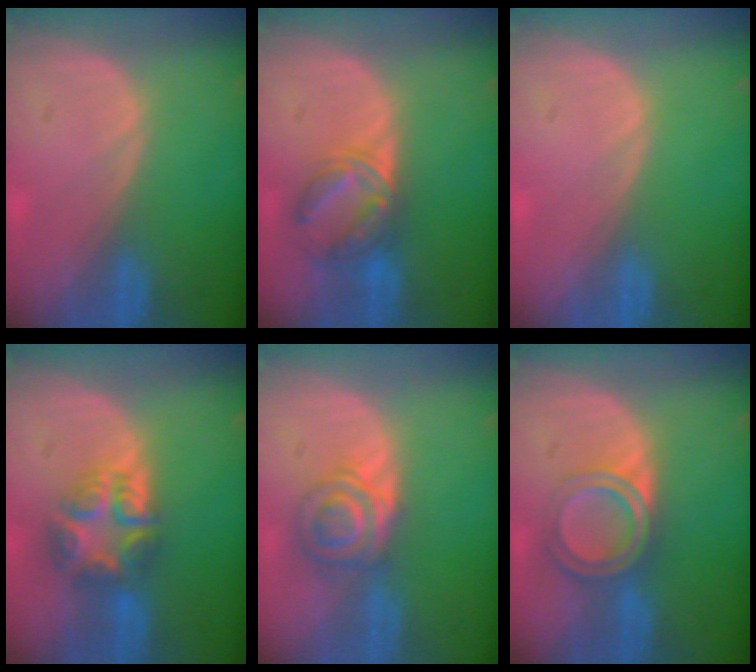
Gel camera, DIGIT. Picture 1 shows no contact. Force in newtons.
{"total": 6.5, "press": 6.2, "slide": 1.9}
{"total": 0.0}
{"total": 7.6, "press": 6.7, "slide": 3.6}
{"total": 6.1, "press": 5.6, "slide": 2.5}
{"total": 6.3, "press": 5.3, "slide": 3.4}